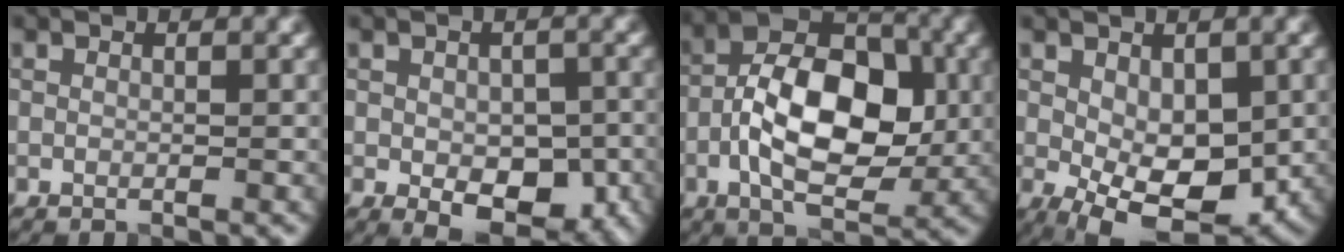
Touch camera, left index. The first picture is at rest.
{"total": 6.3, "force": [-1.7, 3.6, 4.9], "torque": [-0.073, -0.015, -0.019]}
{"total": 10.5, "force": [-1.3, 5.7, 8.8], "torque": [-0.137, 0.014, -0.031]}
{"total": 7.6, "force": [-1.2, 4.1, 6.2], "torque": [-0.105, -0.015, -0.013]}